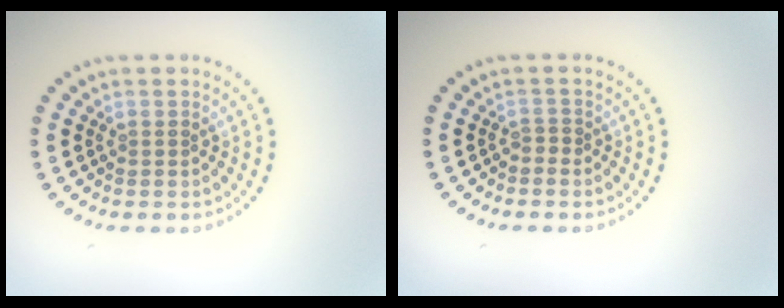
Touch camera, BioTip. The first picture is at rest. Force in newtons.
{"total": 0.6, "press": 0.2, "slide": 0.6}